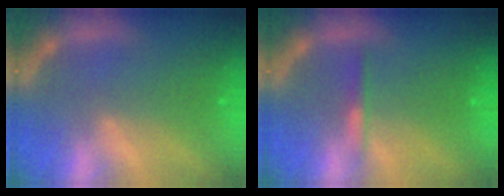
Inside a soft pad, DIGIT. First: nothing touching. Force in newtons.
{"total": 1.4}